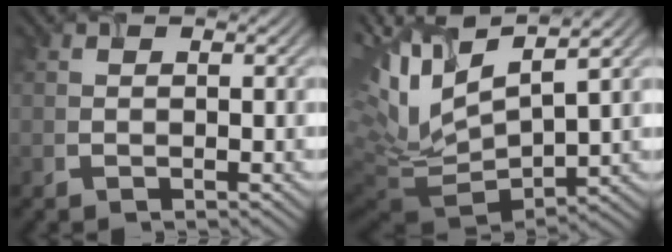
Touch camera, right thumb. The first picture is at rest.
{"total": 13.9, "force": [4.7, 5.4, 11.9], "torque": [-0.267, 0.002, 0.114]}